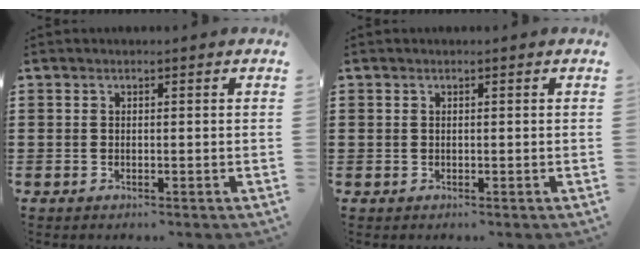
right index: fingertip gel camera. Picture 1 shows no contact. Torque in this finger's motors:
{"motor_torque": [0.45, 0.92, -0.19, -0.21]}